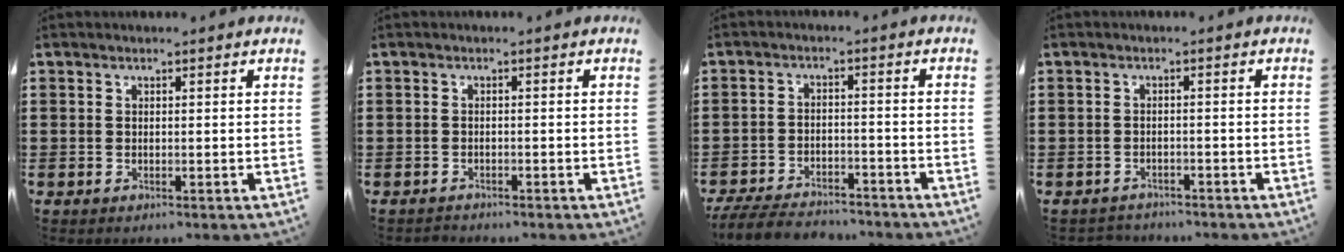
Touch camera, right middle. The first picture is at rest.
{"total": 1.1, "force": [-1.0, 0.4, -0.1], "torque": [-0.001, 0.005, -0.024]}
{"total": 5.8, "force": [-5.5, 1.2, 1.2], "torque": [-0.027, 0.009, -0.109]}
{"total": 1.8, "force": [-1.7, 0.5, -0.2], "torque": [-0.003, 0.002, -0.040]}